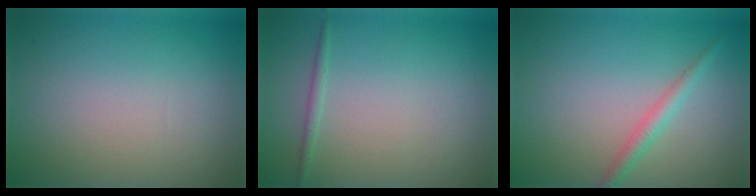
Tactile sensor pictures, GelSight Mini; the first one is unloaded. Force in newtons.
{"total": 0.8, "press": 0.8, "slide": 0.0}
{"total": 1.8, "press": 1.8, "slide": 0.1}